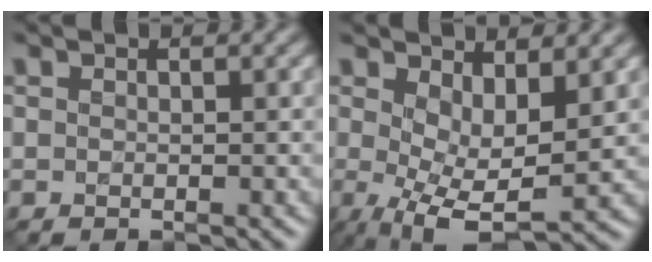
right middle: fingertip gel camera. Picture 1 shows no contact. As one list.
[{"total": 7.0, "force": [0.6, 3.1, 6.3], "torque": [-0.126, -0.015, 0.015]}]